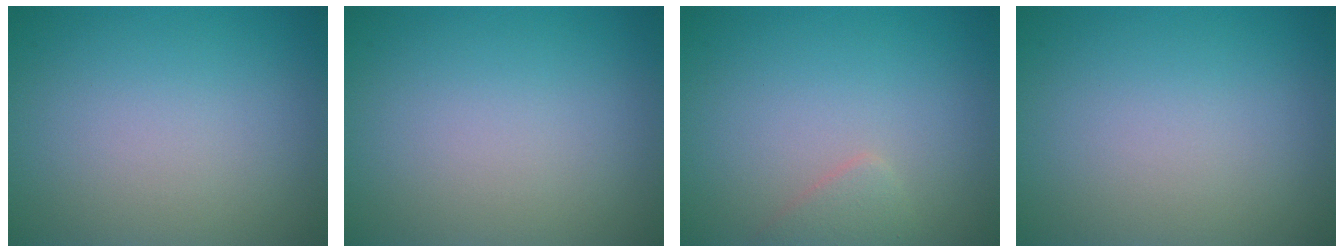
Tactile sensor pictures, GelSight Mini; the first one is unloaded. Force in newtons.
{"total": 0.0}
{"total": 1.3, "press": 1.3, "slide": 0.1}
{"total": 0.0}